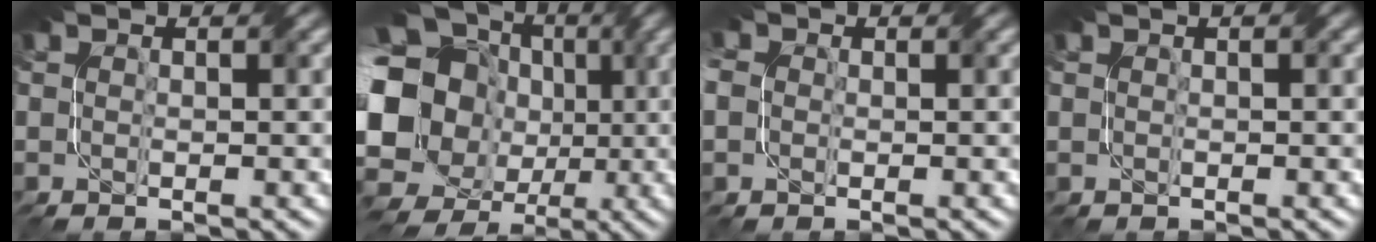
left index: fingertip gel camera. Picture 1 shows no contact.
{"total": 18.4, "force": [-0.3, 16.5, 8.0], "torque": [-0.183, 0.009, -0.036]}
{"total": 3.0, "force": [0.4, 2.8, 0.9], "torque": [-0.029, 0.020, -0.010]}
{"total": 0.6, "force": [0.5, -0.2, -0.3], "torque": [0.001, 0.004, 0.005]}